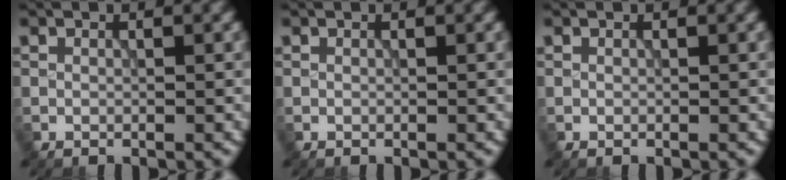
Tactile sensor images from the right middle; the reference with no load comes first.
{"total": 0.0}
{"total": 0.0}